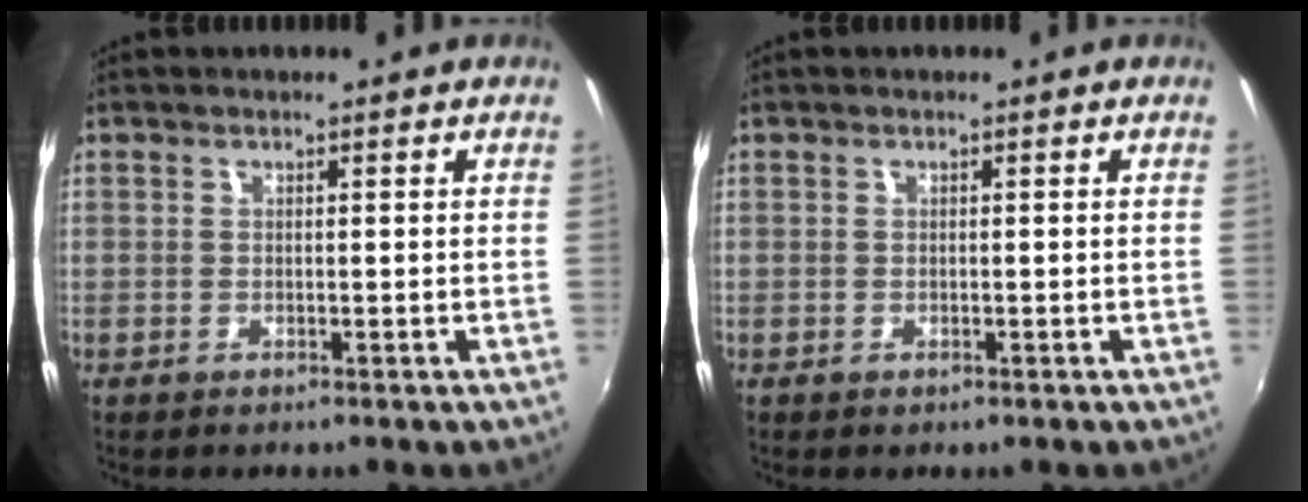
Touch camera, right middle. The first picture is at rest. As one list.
[{"total": 0.0}]